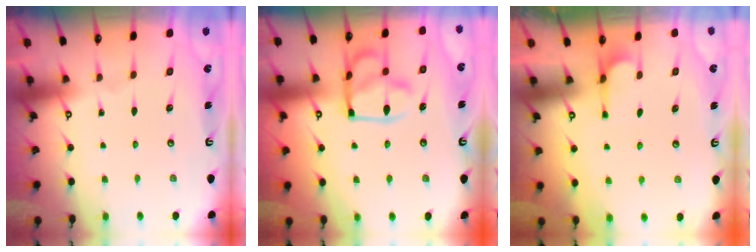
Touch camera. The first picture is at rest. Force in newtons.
{"total": 12.9, "press": 12.9, "slide": 0.7}
{"total": 3.8, "press": 3.6, "slide": 1.0}